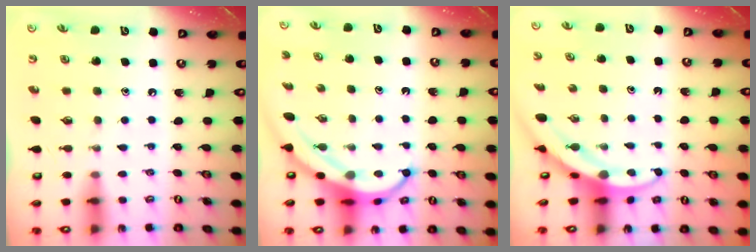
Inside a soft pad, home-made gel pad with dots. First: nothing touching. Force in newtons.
{"total": 7.6, "press": 7.6, "slide": 0.8}
{"total": 3.6, "press": 3.5, "slide": 0.4}